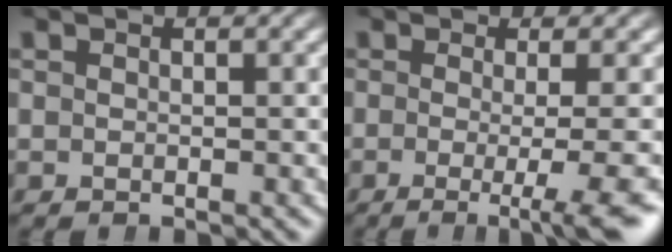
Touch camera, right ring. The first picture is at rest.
{"total": 6.3, "force": [-3.3, 0.9, 5.3], "torque": [-0.070, -0.022, -0.043]}